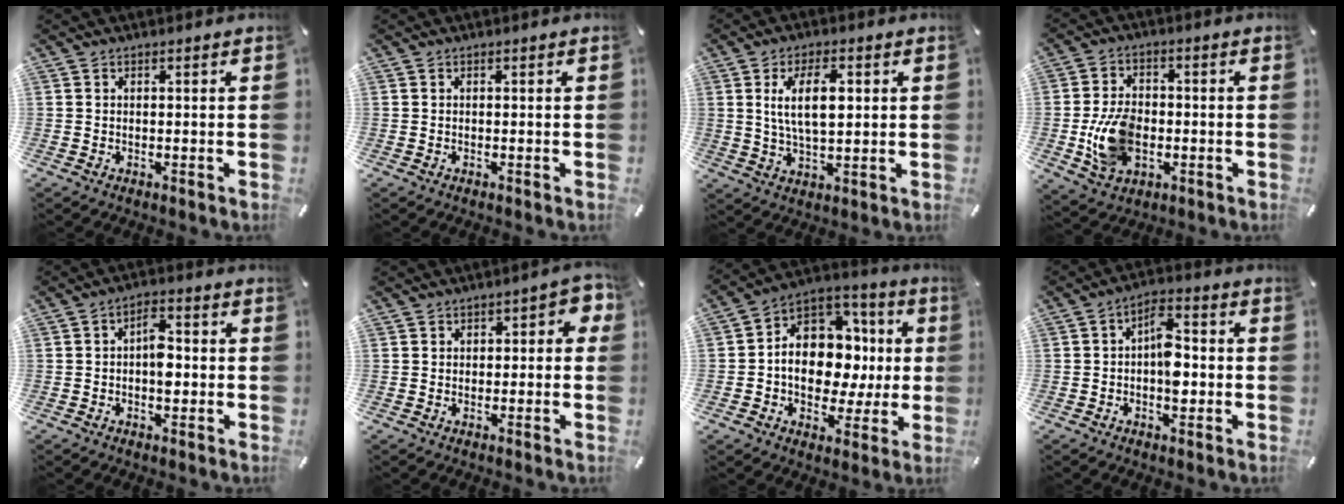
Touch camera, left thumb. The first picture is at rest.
{"total": 0.0}
{"total": 9.7, "force": [2.3, 4.5, 8.3], "torque": [-0.157, -0.003, 0.031]}
{"total": 11.9, "force": [-2.2, 8.4, 8.1], "torque": [-0.161, 0.002, -0.037]}
{"total": 5.3, "force": [-0.6, 3.1, 4.3], "torque": [-0.055, 0.004, -0.015]}
{"total": 3.5, "force": [0.0, 2.5, 2.5], "torque": [-0.022, 0.003, -0.006]}
{"total": 14.7, "force": [-0.6, 11.8, 8.7], "torque": [-0.134, -0.012, -0.001]}
{"total": 7.8, "force": [-1.0, 4.5, 6.3], "torque": [-0.076, 0.008, -0.020]}